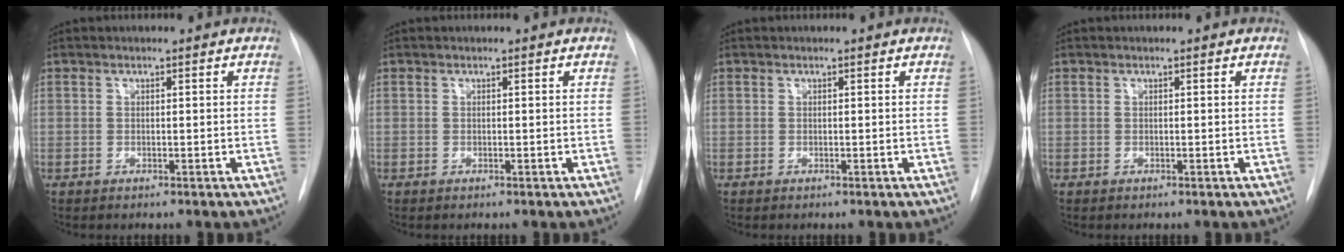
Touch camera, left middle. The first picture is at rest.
{"total": 0.0}
{"total": 0.0}
{"total": 0.0}